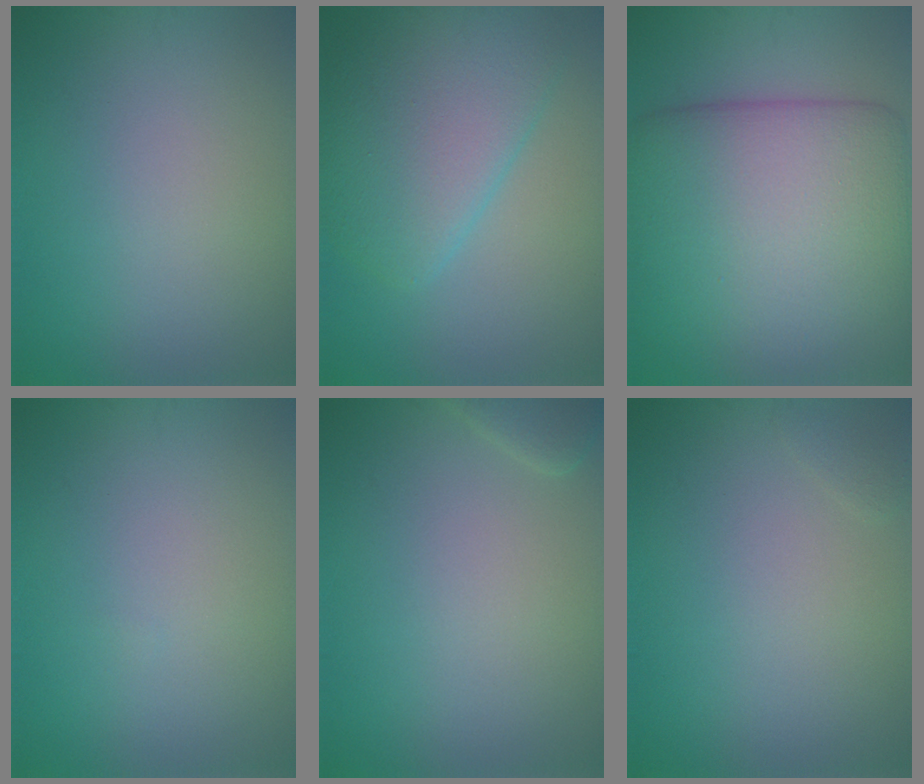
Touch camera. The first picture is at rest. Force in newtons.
{"total": 7.0, "press": 7.0, "slide": 0.4}
{"total": 14.4, "press": 14.4, "slide": 0.5}
{"total": 0.0}
{"total": 1.6, "press": 1.6, "slide": 0.2}
{"total": 0.6, "press": 0.5, "slide": 0.1}